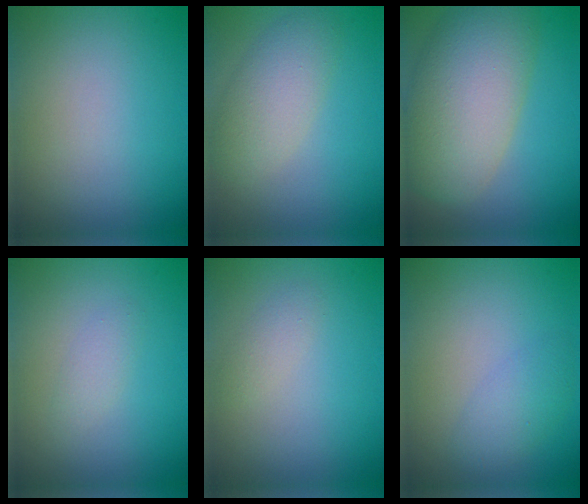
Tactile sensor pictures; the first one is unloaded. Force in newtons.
{"total": 4.0, "press": 4.0, "slide": 0.0}
{"total": 10.1, "press": 10.0, "slide": 0.4}
{"total": 1.2, "press": 1.2, "slide": 0.0}
{"total": 1.1, "press": 1.1, "slide": 0.1}
{"total": 2.1, "press": 2.1, "slide": 0.1}